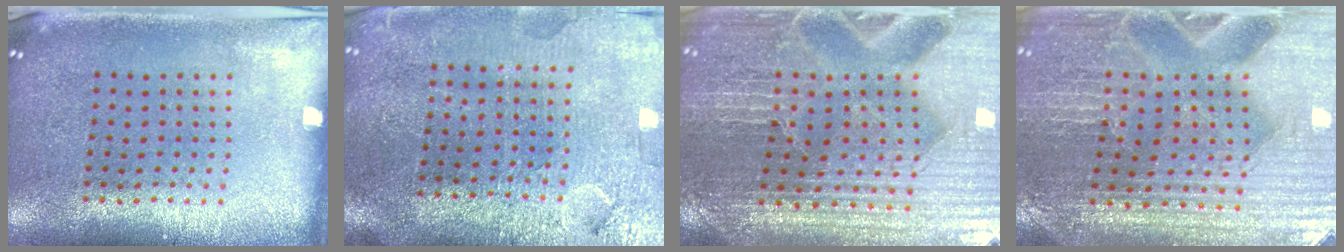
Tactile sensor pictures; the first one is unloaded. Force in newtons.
{"total": 3.6, "press": 3.4, "slide": 1.3}
{"total": 4.0, "press": 4.0, "slide": 0.7}
{"total": 3.5, "press": 3.5, "slide": 0.3}